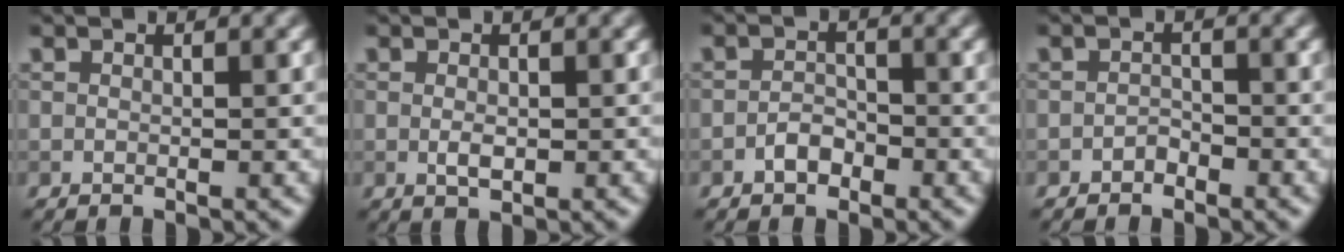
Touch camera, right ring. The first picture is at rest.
{"total": 1.3, "force": [-0.1, 0.7, 1.1], "torque": [-0.021, -0.003, -0.001]}
{"total": 1.8, "force": [-1.1, 1.1, 0.9], "torque": [-0.015, 0.005, -0.022]}
{"total": 1.0, "force": [-0.8, 0.6, 0.3], "torque": [-0.004, 0.003, -0.015]}